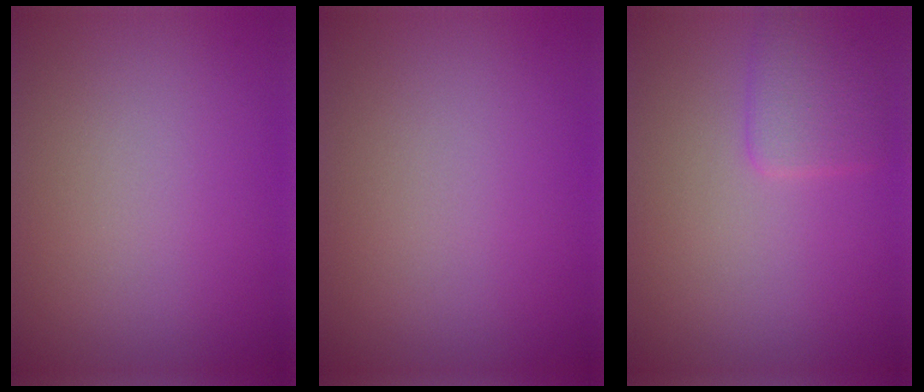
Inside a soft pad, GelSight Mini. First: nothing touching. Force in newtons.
{"total": 0.0}
{"total": 2.2, "press": 2.2, "slide": 0.1}